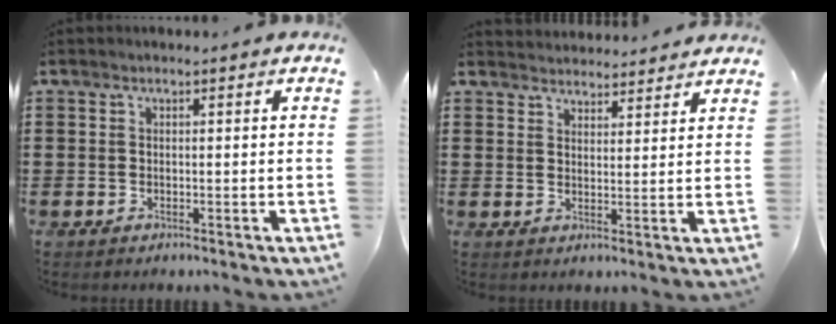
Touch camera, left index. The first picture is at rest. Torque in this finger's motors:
{"motor_torque": [1.08, -1.06, 0.36, 0.03]}